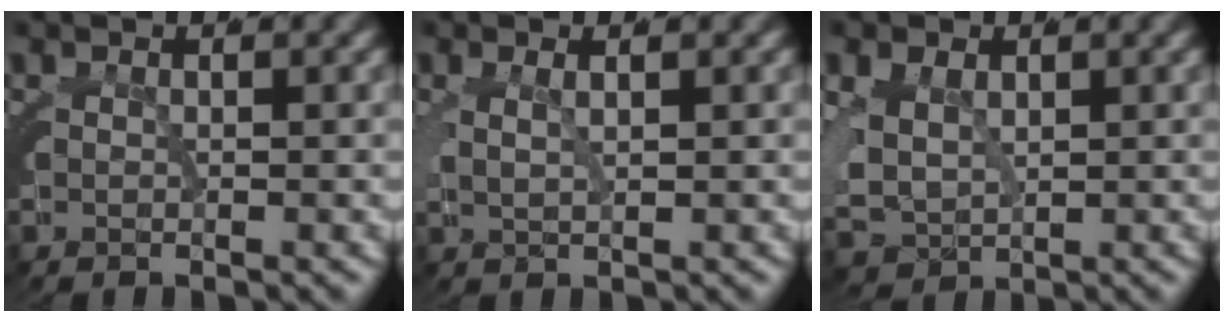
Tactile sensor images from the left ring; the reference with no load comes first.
{"total": 1.6, "force": [0.5, 0.7, 1.3], "torque": [-0.035, -0.005, 0.014]}
{"total": 6.0, "force": [0.1, 5.2, 2.9], "torque": [-0.093, -0.029, 0.016]}